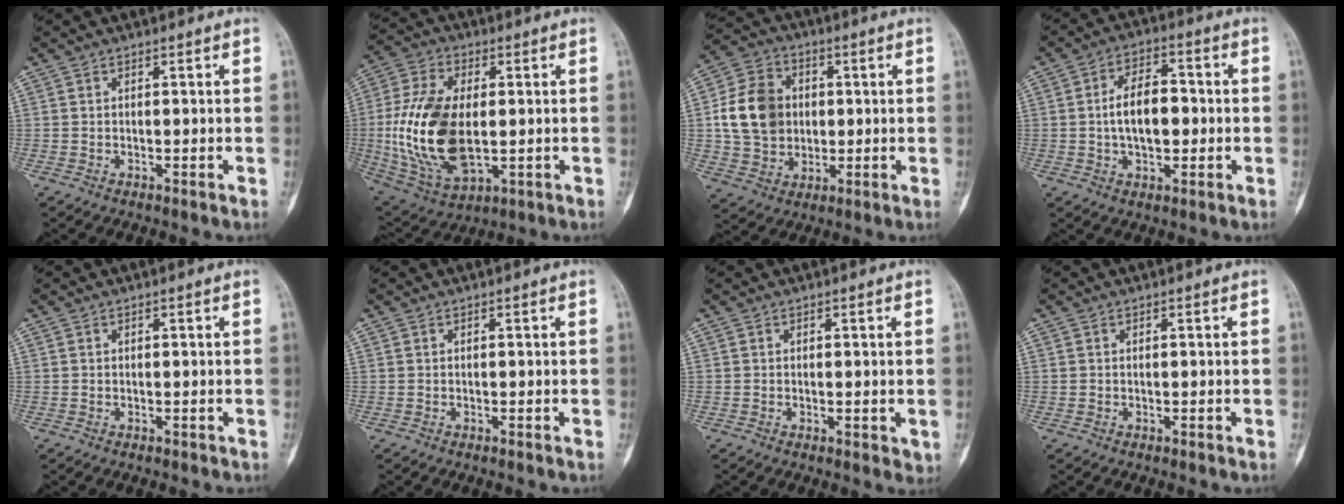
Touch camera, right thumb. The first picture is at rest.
{"total": 19.4, "force": [-0.7, 10.7, 16.1], "torque": [-0.327, -0.006, 0.000]}
{"total": 13.6, "force": [1.0, 11.1, 7.8], "torque": [-0.121, 0.010, 0.020]}
{"total": 9.7, "force": [-0.3, 5.5, 8.0], "torque": [-0.117, 0.018, -0.009]}
{"total": 0.0}
{"total": 0.0}
{"total": 2.1, "force": [-0.1, 1.0, 1.9], "torque": [-0.022, -0.007, -0.002]}
{"total": 0.0}